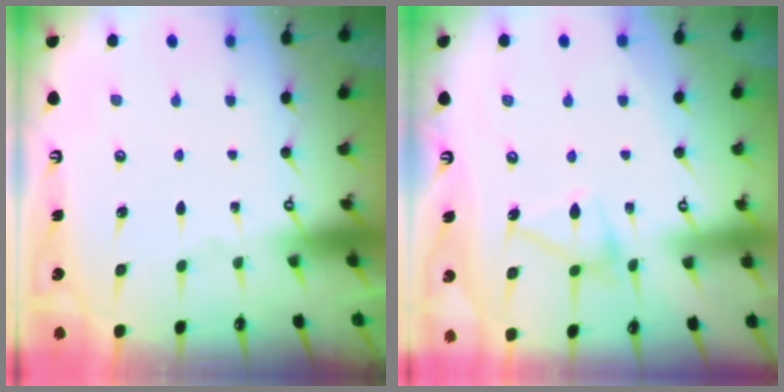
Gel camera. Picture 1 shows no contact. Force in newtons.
{"total": 13.1, "press": 13.1, "slide": 0.5}